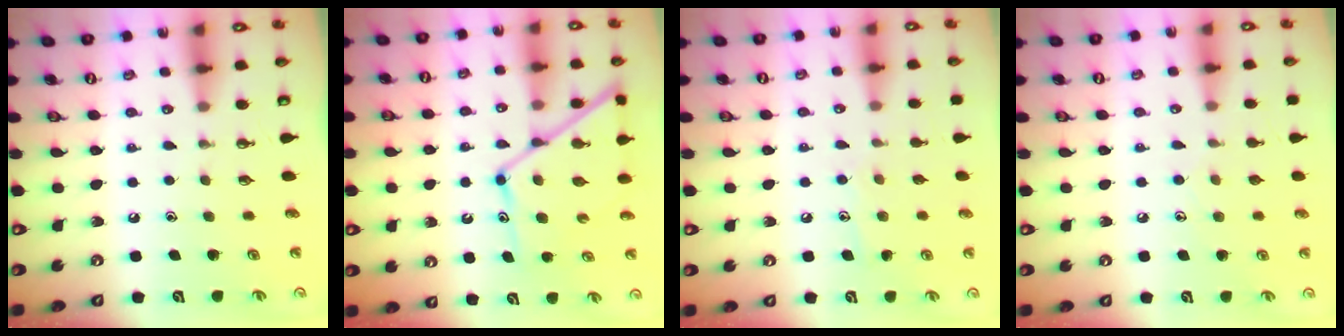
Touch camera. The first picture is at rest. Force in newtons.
{"total": 14.2, "press": 14.1, "slide": 1.4}
{"total": 6.6, "press": 6.6, "slide": 0.4}
{"total": 6.2, "press": 6.2, "slide": 0.7}